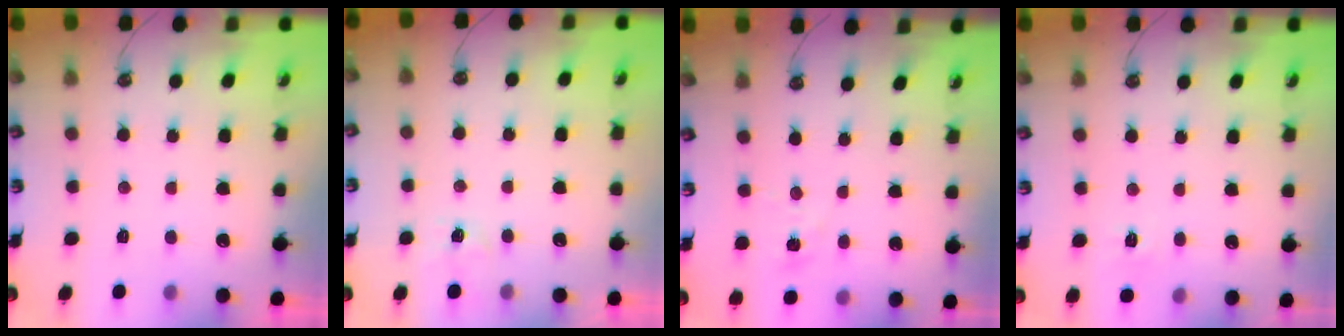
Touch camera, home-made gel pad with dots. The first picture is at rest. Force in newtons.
{"total": 4.4, "press": 4.4, "slide": 0.5}
{"total": 3.6, "press": 3.6, "slide": 0.4}
{"total": 5.3, "press": 5.3, "slide": 0.7}